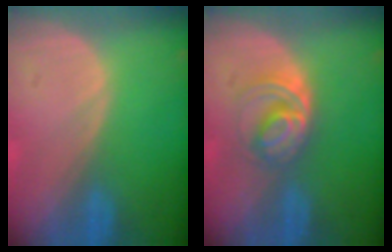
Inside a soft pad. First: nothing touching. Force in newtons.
{"total": 5.4, "press": 5.0, "slide": 2.1}